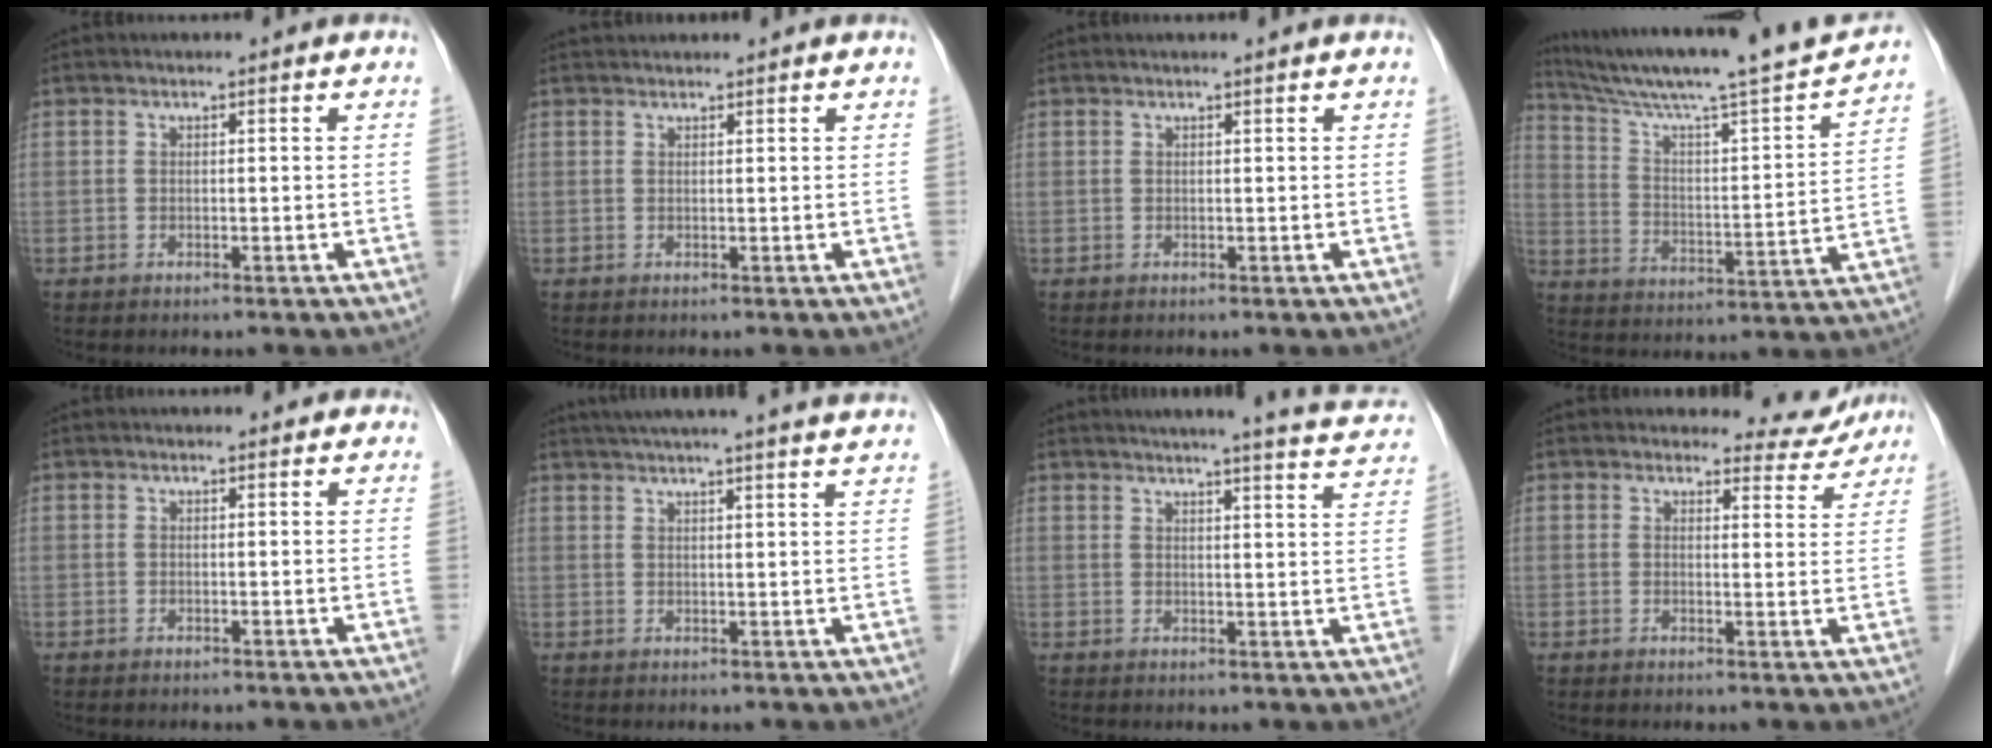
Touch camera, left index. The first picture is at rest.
{"total": 2.0, "force": [1.9, 0.1, 0.3], "torque": [-0.006, 0.025, 0.033]}
{"total": 1.0, "force": [0.9, -0.1, 0.4], "torque": [-0.012, 0.008, 0.016]}
{"total": 22.4, "force": [20.1, 0.0, 10.0], "torque": [-0.169, -0.023, 0.294]}
{"total": 2.1, "force": [1.8, 1.0, 0.5], "torque": [-0.005, 0.009, 0.011]}
{"total": 19.6, "force": [17.8, 0.0, 8.2], "torque": [-0.130, 0.005, 0.222]}
{"total": 13.8, "force": [12.8, 0.9, 5.2], "torque": [-0.059, -0.024, 0.131]}
{"total": 5.0, "force": [4.7, 1.5, -0.7], "torque": [0.012, -0.016, 0.042]}